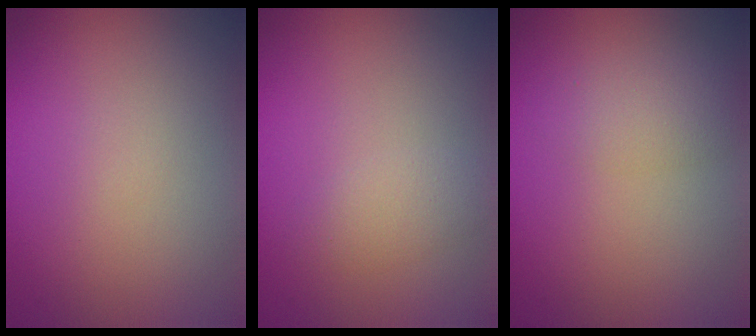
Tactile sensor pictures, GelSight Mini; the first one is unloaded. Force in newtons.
{"total": 1.6, "press": 1.6, "slide": 0.1}
{"total": 2.3, "press": 2.3, "slide": 0.1}